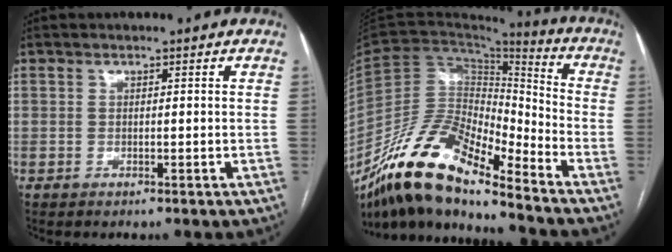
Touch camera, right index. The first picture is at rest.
{"total": 17.7, "force": [-13.7, 4.4, 10.4], "torque": [-0.193, 0.018, -0.252]}